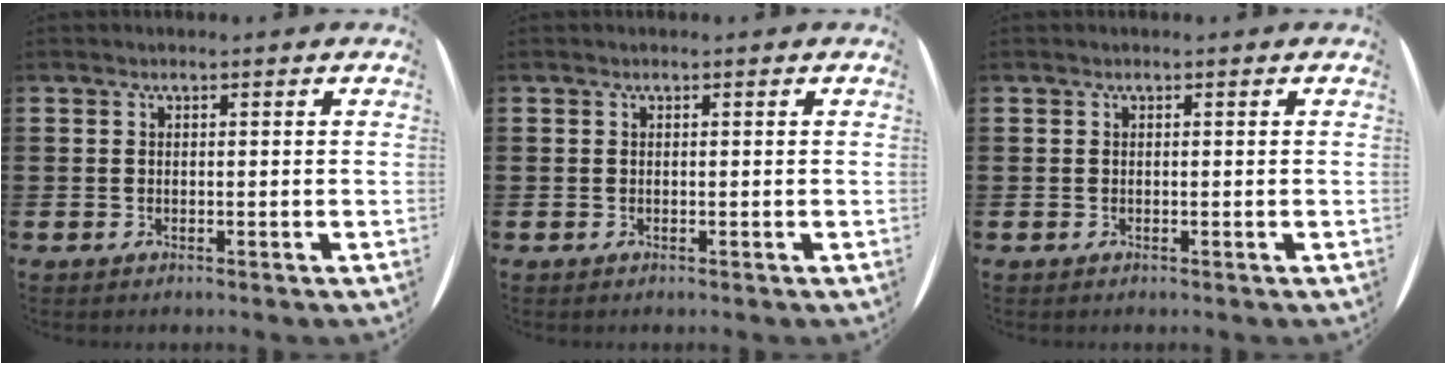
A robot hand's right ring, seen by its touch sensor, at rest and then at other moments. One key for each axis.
{"total": 0.0}
{"total": 0.0}